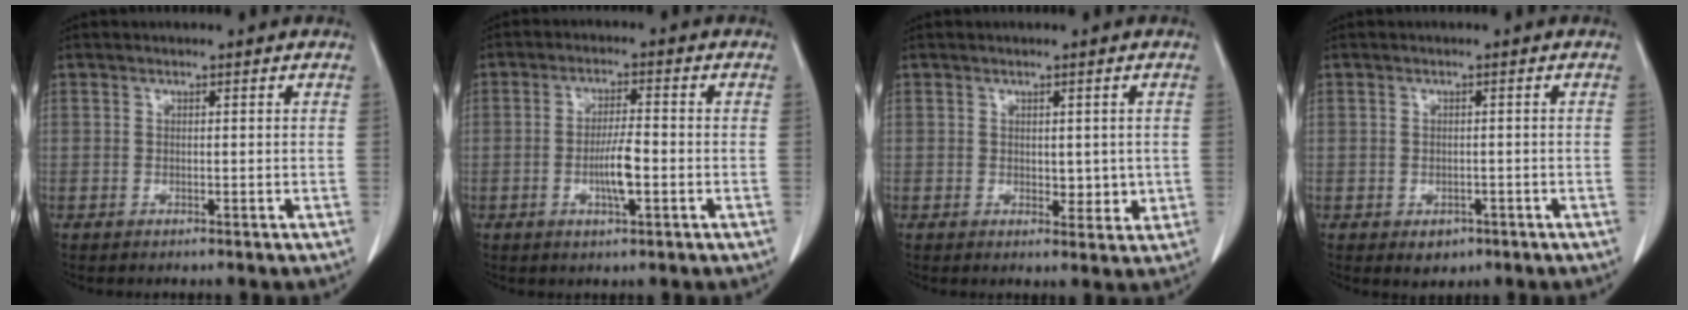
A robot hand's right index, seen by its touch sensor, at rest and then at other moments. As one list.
[{"total": 5.2, "force": [-1.3, 0.8, 5.0], "torque": [-0.096, -0.003, -0.023]}, {"total": 3.3, "force": [0.2, 1.9, 2.6], "torque": [-0.026, -0.006, 0.008]}, {"total": 2.5, "force": [-1.2, 2.0, 1.0], "torque": [-0.006, 0.003, -0.007]}]